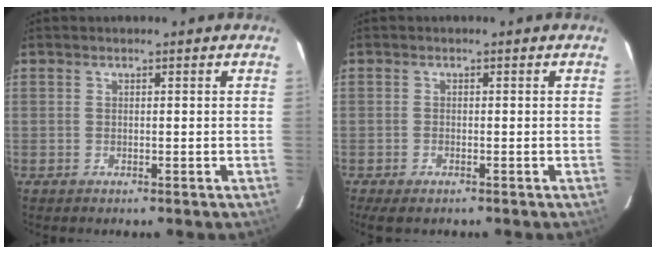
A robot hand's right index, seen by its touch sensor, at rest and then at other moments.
{"total": 2.8, "force": [-2.0, 1.0, 1.6], "torque": [-0.036, -0.008, -0.027]}